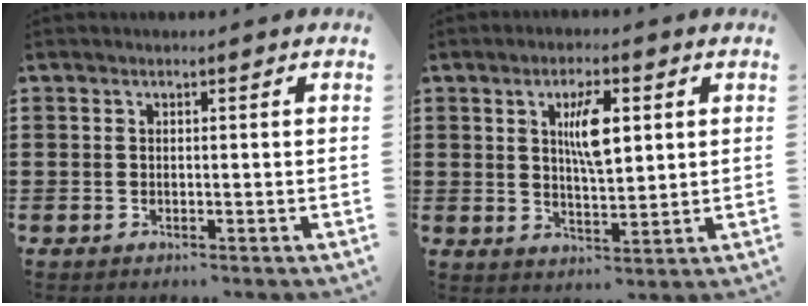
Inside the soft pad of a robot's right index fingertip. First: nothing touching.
{"total": 6.4, "force": [1.9, 2.1, 5.8], "torque": [-0.102, 0.001, 0.026]}